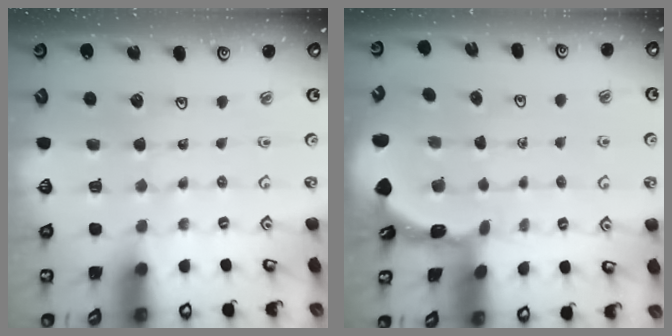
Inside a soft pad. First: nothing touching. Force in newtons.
{"total": 1.7, "press": 1.7, "slide": 0.1}